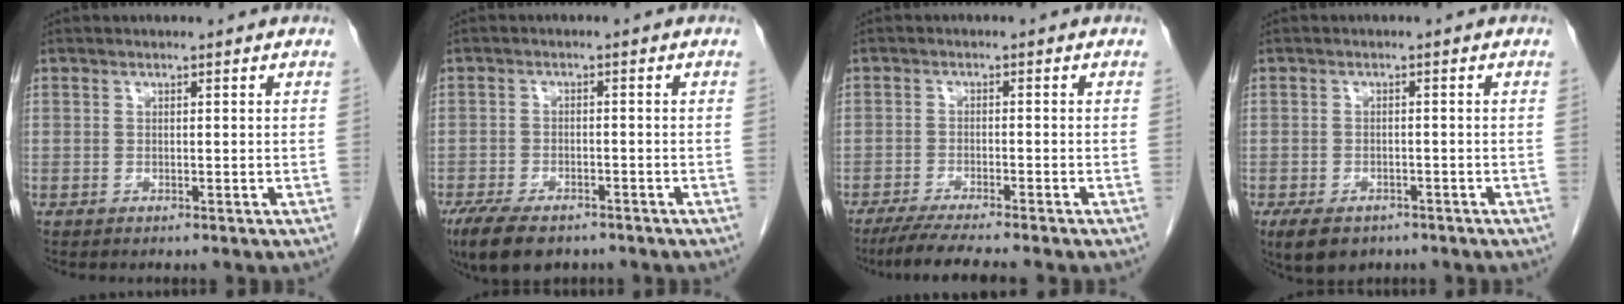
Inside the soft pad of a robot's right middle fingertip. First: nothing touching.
{"total": 8.9, "force": [-6.5, 3.5, 4.9], "torque": [-0.085, -0.010, -0.100]}
{"total": 7.0, "force": [-5.9, -0.5, 3.7], "torque": [-0.053, -0.021, -0.097]}
{"total": 6.1, "force": [-4.2, 3.3, 2.9], "torque": [-0.051, -0.006, -0.059]}